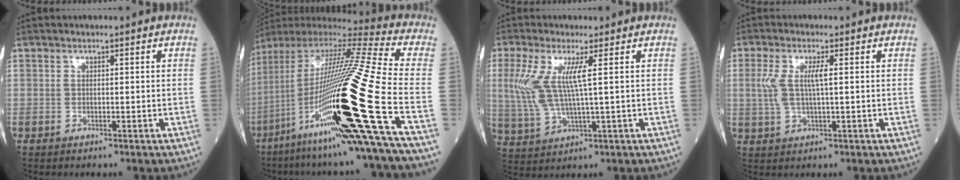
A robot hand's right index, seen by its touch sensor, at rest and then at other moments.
{"total": 31.5, "force": [-10.8, -0.9, 29.6], "torque": [-0.509, -0.045, -0.204]}
{"total": 7.9, "force": [1.8, 0.9, 7.6], "torque": [-0.192, 0.000, 0.040]}
{"total": 4.8, "force": [0.8, 0.9, 4.7], "torque": [-0.111, 0.004, 0.016]}